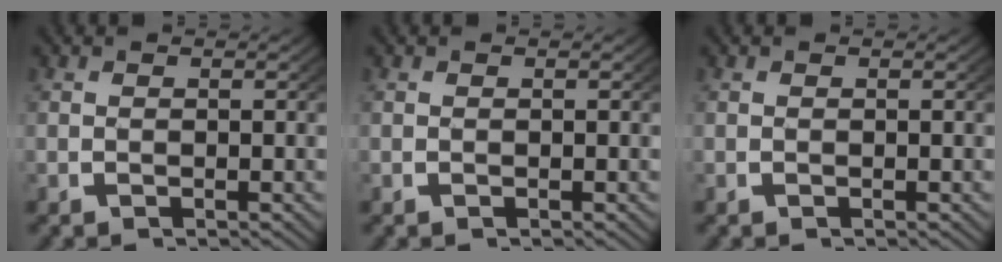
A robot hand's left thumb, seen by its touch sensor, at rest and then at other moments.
{"total": 0.0}
{"total": 0.0}